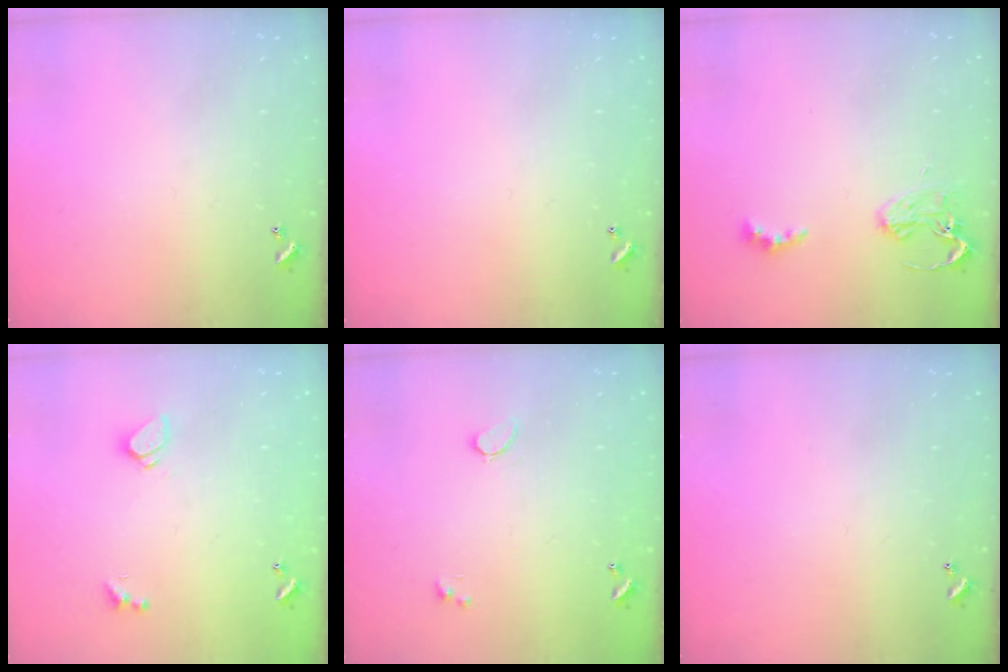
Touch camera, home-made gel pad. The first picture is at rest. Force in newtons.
{"total": 0.0}
{"total": 2.9, "press": 2.8, "slide": 0.6}
{"total": 1.3, "press": 1.2, "slide": 0.4}
{"total": 0.6, "press": 0.4, "slide": 0.5}
{"total": 0.0}